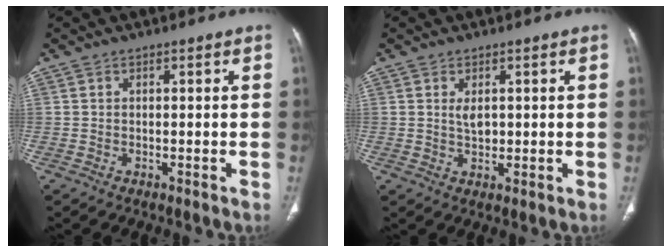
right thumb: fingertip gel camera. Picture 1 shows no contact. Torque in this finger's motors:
{"motor_torque": [2.54, 2.47, 0.19, -0.35, 0.00]}